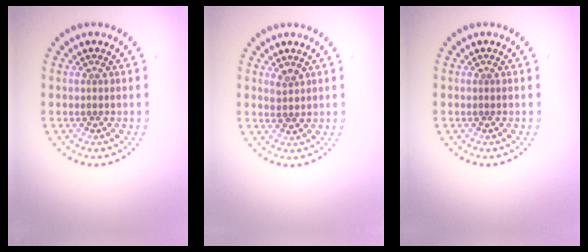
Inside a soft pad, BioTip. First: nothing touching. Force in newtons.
{"total": 1.3, "press": 1.0, "slide": 0.8}
{"total": 0.0}